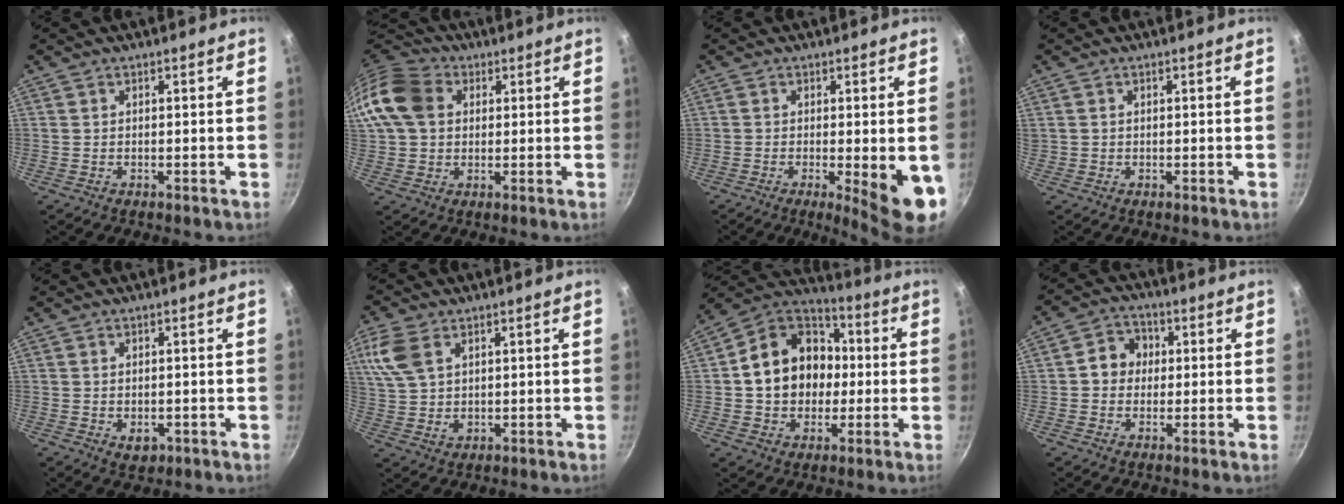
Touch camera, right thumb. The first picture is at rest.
{"total": 13.2, "force": [3.0, 10.3, 7.7], "torque": [-0.138, 0.017, 0.040]}
{"total": 9.9, "force": [-2.4, 2.2, 9.4], "torque": [-0.111, -0.011, -0.024]}
{"total": 0.5, "force": [0.1, 0.5, 0.1], "torque": [-0.001, 0.003, 0.003]}
{"total": 3.0, "force": [-0.7, 2.1, 2.0], "torque": [-0.028, -0.005, -0.006]}
{"total": 8.8, "force": [3.6, 5.6, 5.8], "torque": [-0.120, -0.002, 0.077]}
{"total": 17.3, "force": [0.4, 14.3, 9.8], "torque": [-0.132, 0.034, -0.002]}
{"total": 6.5, "force": [0.7, 5.8, 3.0], "torque": [-0.014, 0.011, -0.002]}